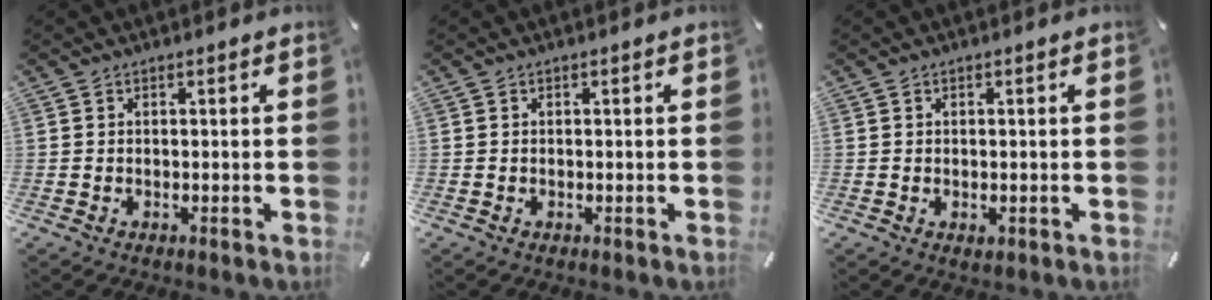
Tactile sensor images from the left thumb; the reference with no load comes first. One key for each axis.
{"total": 0.0}
{"total": 1.0, "fx": -0.2, "fy": 0.8, "fz": 0.6, "tx": -0.010, "ty": 0.000, "tz": -0.004}